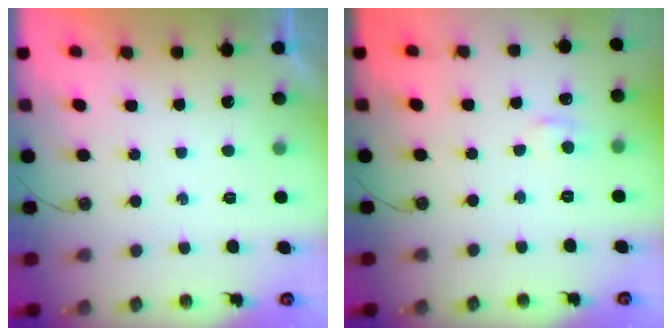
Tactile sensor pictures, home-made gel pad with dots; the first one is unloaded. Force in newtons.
{"total": 4.5, "press": 4.4, "slide": 0.6}